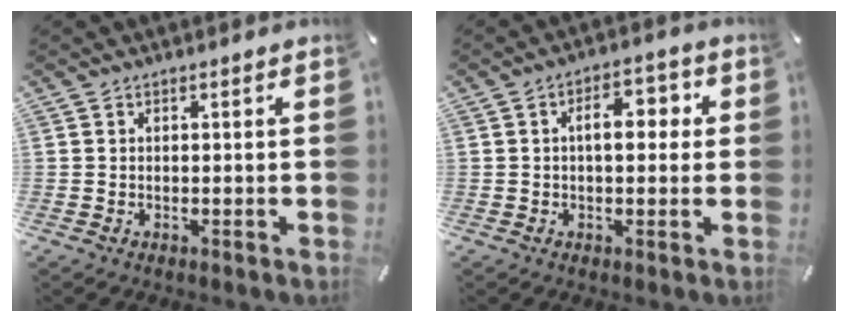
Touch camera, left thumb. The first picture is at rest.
{"total": 7.2, "force": [0.9, 4.1, 5.9], "torque": [-0.076, 0.001, 0.003]}